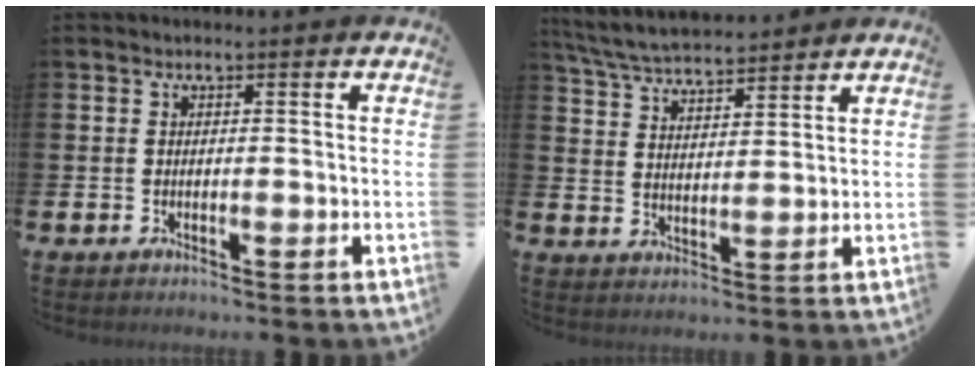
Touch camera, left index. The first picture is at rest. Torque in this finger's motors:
{"motor_torque": [0.22, -0.39, 0.81, 0.21]}